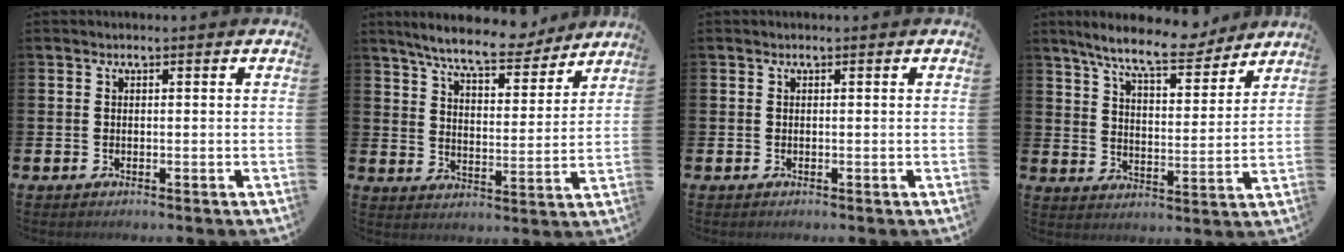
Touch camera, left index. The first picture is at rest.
{"total": 8.7, "force": [8.0, 1.4, 3.1], "torque": [-0.075, -0.046, 0.140]}
{"total": 0.0}
{"total": 9.4, "force": [8.4, 1.7, 3.7], "torque": [-0.087, -0.045, 0.148]}